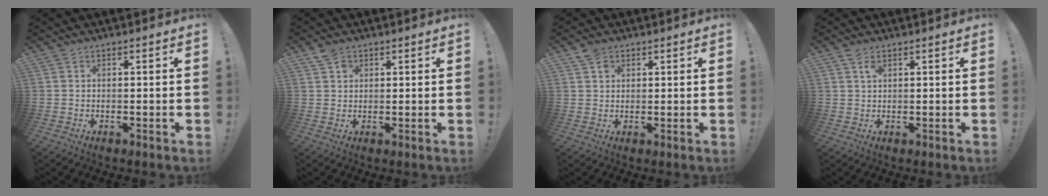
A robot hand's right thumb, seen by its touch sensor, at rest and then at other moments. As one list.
[{"total": 3.2, "force": [1.9, 2.2, 1.2], "torque": [-0.015, -0.004, 0.034]}, {"total": 3.4, "force": [2.1, 2.3, 1.1], "torque": [-0.014, -0.006, 0.038]}, {"total": 2.5, "force": [1.5, 1.2, 1.6], "torque": [-0.021, -0.003, 0.024]}]